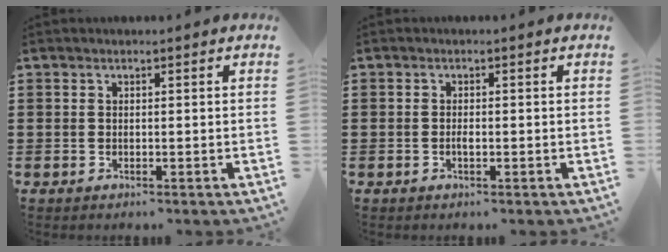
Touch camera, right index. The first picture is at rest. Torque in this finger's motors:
{"motor_torque": [2.14, 0.00, 0.03, 0.00]}